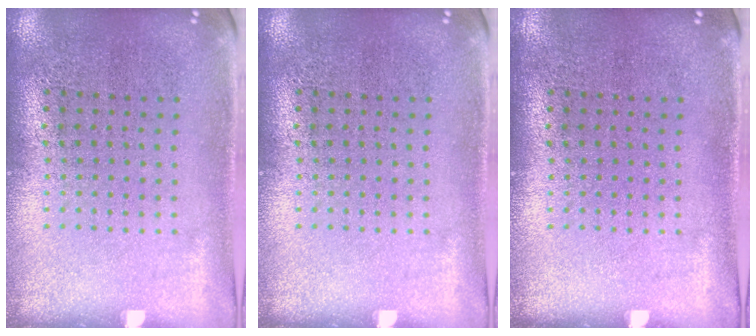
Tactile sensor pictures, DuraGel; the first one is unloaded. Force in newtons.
{"total": 0.0}
{"total": 0.0}